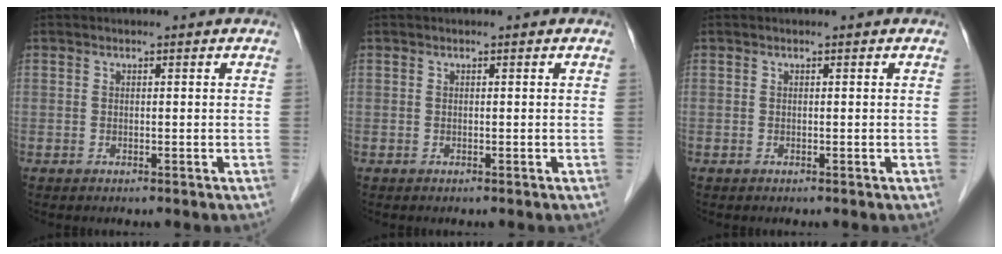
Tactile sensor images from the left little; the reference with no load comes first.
{"total": 0.0}
{"total": 0.0}